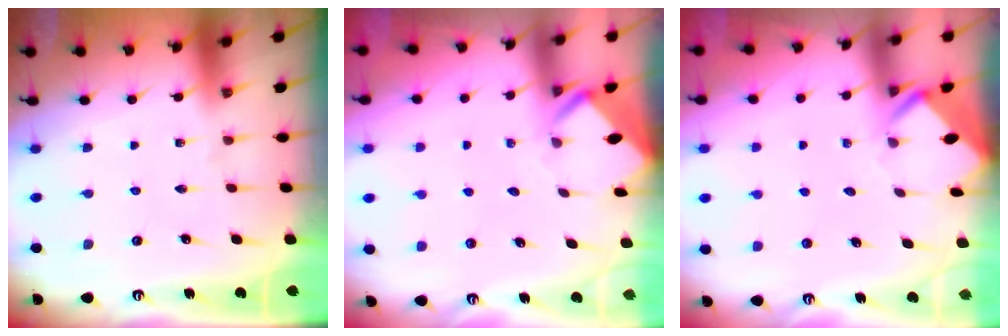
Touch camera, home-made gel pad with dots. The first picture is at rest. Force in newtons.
{"total": 3.0, "press": 3.0, "slide": 0.1}
{"total": 3.5, "press": 3.5, "slide": 0.2}